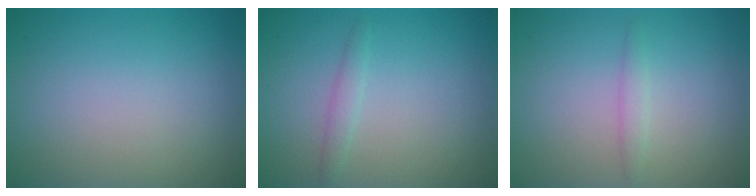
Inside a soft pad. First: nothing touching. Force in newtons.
{"total": 1.2, "press": 1.2, "slide": 0.1}
{"total": 1.0, "press": 1.0, "slide": 0.0}